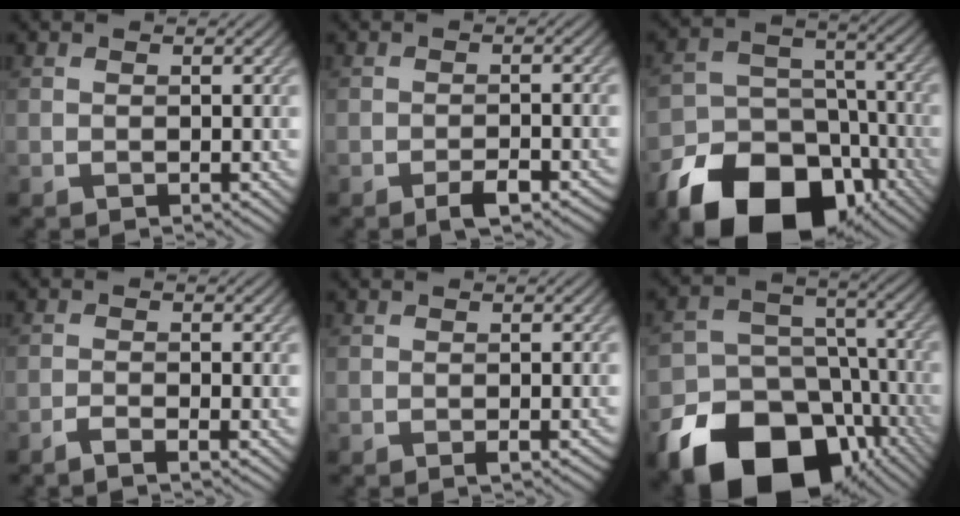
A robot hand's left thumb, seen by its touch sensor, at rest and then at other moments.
{"total": 2.8, "force": [-1.8, 0.8, 2.0], "torque": [-0.034, 0.001, -0.030]}
{"total": 17.3, "force": [-10.6, 11.1, 8.1], "torque": [-0.174, -0.046, -0.175]}
{"total": 1.9, "force": [-1.4, 0.2, 1.3], "torque": [-0.023, 0.001, -0.033]}
{"total": 1.0, "force": [-0.6, 0.2, 0.8], "torque": [-0.012, -0.001, -0.008]}
{"total": 21.4, "force": [-11.6, 15.3, 9.4], "torque": [-0.187, -0.061, -0.172]}